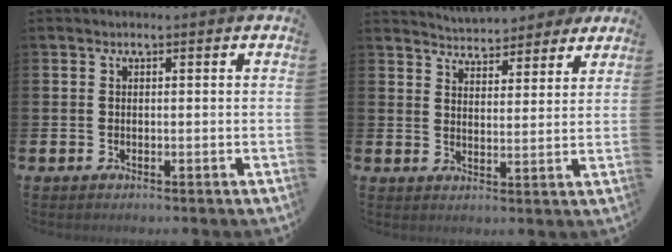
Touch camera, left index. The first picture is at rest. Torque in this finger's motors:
{"motor_torque": [0.99, -1.14, 0.28, 0.06]}